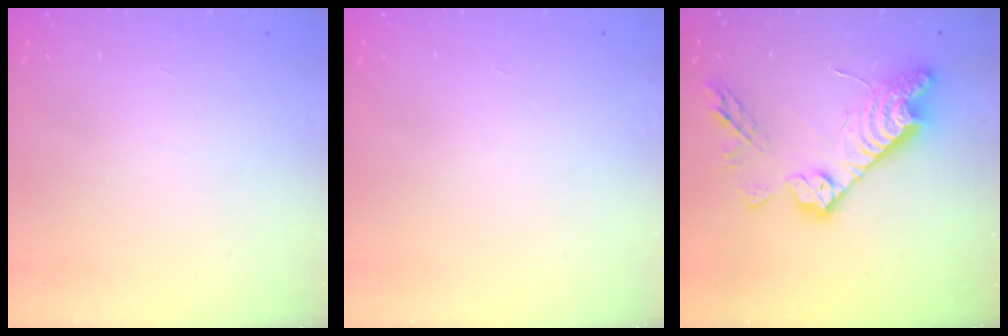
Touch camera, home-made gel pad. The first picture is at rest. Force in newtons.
{"total": 0.0}
{"total": 18.1, "press": 18.1, "slide": 0.6}